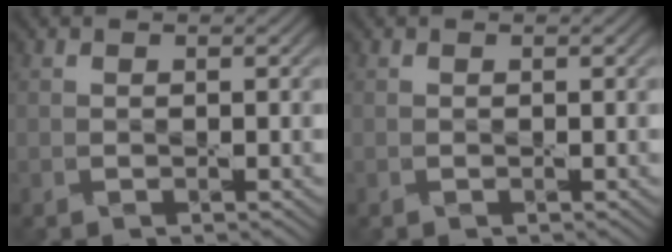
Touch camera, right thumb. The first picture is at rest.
{"total": 0.0}